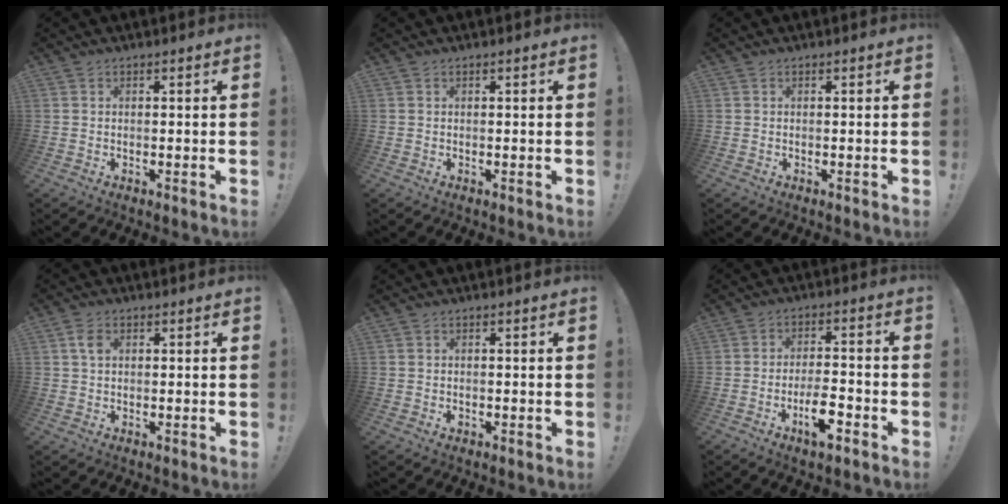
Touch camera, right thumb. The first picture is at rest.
{"total": 0.0}
{"total": 0.0}
{"total": 3.2, "force": [1.1, 2.0, 2.2], "torque": [-0.039, 0.002, 0.018]}
{"total": 0.5, "force": [-0.2, 0.4, 0.0], "torque": [0.004, -0.001, -0.006]}
{"total": 8.9, "force": [-4.4, 3.0, 7.1], "torque": [-0.125, 0.016, -0.077]}